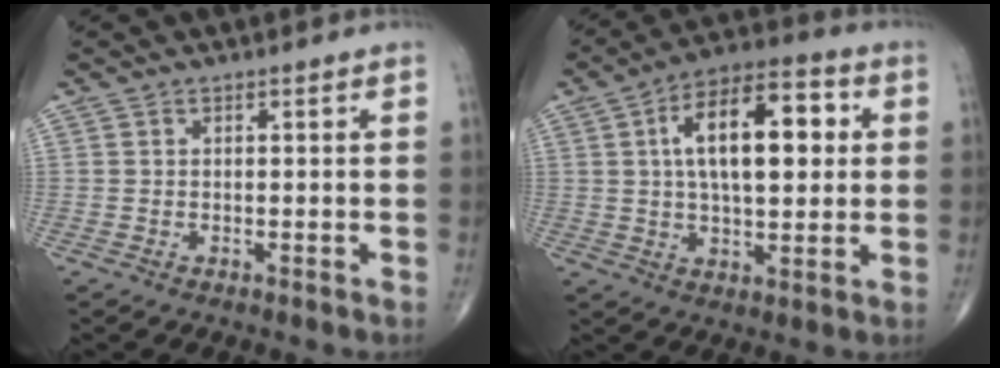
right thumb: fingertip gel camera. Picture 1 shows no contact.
{"total": 17.0, "force": [3.3, 8.0, 14.6], "torque": [-0.216, 0.017, 0.048]}